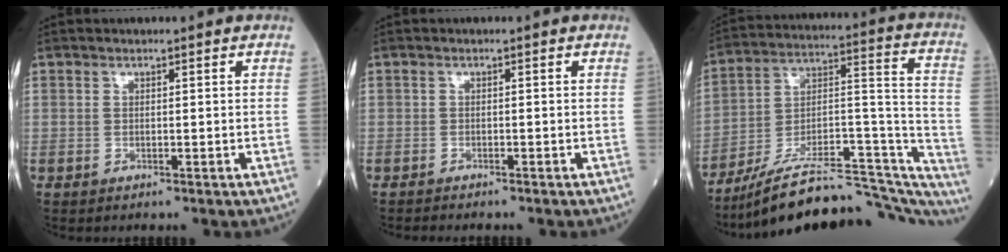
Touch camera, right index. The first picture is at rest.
{"total": 1.5, "force": [-1.4, 0.2, 0.5], "torque": [-0.014, -0.004, -0.019]}
{"total": 31.1, "force": [-27.7, 5.1, 13.3], "torque": [-0.132, 0.026, -0.397]}